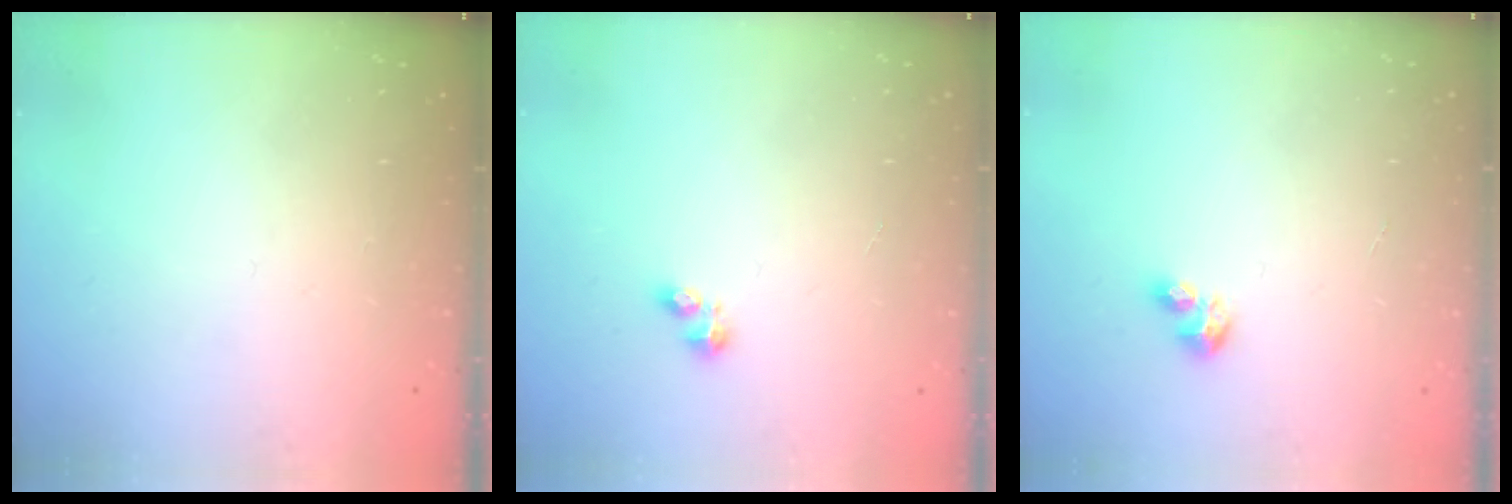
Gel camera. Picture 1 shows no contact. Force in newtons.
{"total": 2.5, "press": 2.5, "slide": 0.4}
{"total": 3.2, "press": 3.2, "slide": 0.4}